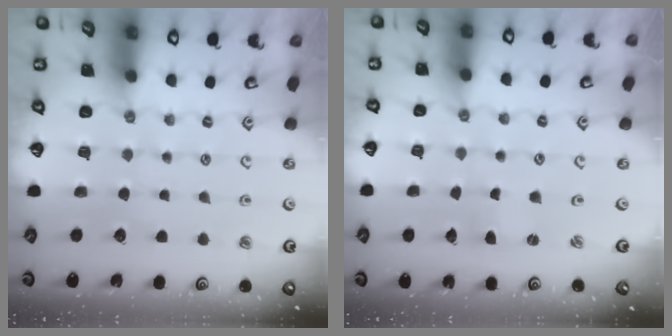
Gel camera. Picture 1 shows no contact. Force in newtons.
{"total": 0.0}